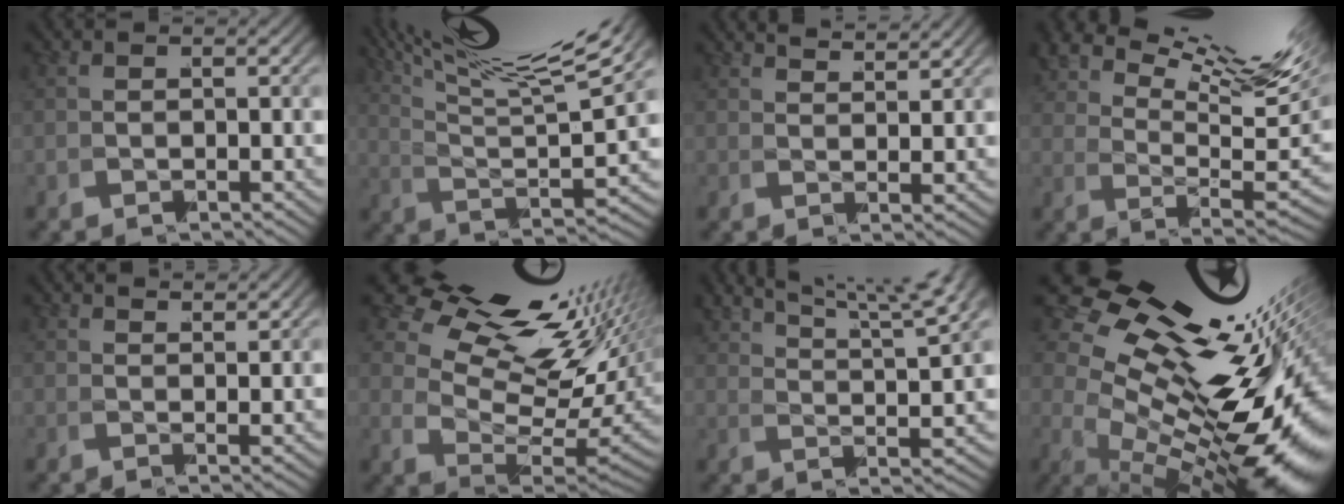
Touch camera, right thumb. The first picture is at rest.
{"total": 9.0, "force": [5.6, 3.1, 6.4], "torque": [-0.113, 0.009, 0.083]}
{"total": 2.7, "force": [2.7, -0.4, 0.2], "torque": [0.008, 0.008, 0.043]}
{"total": 10.0, "force": [5.8, 3.7, 7.3], "torque": [-0.094, 0.008, 0.086]}
{"total": 1.9, "force": [1.8, -0.3, 0.2], "torque": [0.003, 0.003, 0.030]}
{"total": 13.1, "force": [4.4, 7.5, 9.8], "torque": [-0.143, 0.000, 0.066]}
{"total": 7.9, "force": [6.5, 1.9, 4.1], "torque": [-0.034, 0.031, 0.092]}
{"total": 19.6, "force": [2.3, 10.2, 16.6], "torque": [-0.234, -0.001, 0.033]}